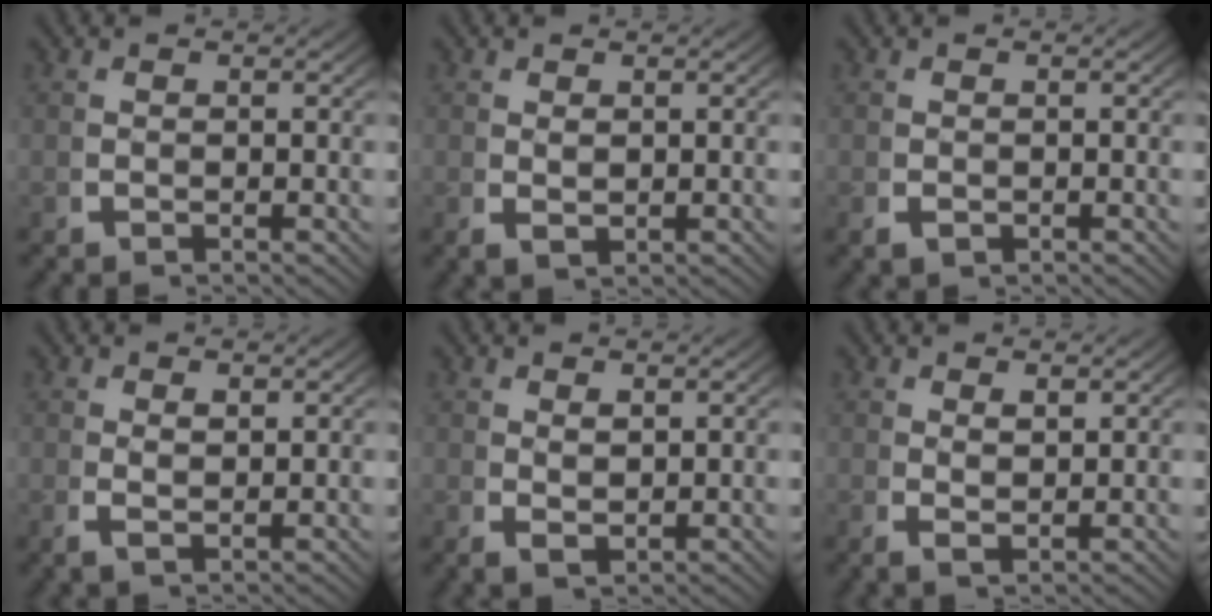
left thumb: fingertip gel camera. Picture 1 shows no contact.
{"total": 1.1, "force": [0.5, 0.7, 0.7], "torque": [-0.021, -0.010, 0.020]}
{"total": 1.1, "force": [-0.4, 0.9, 0.6], "torque": [-0.013, -0.007, -0.001]}
{"total": 1.1, "force": [0.7, 0.3, 0.8], "torque": [-0.024, -0.008, 0.019]}
{"total": 1.4, "force": [0.9, 0.6, 0.8], "torque": [-0.019, -0.010, 0.028]}
{"total": 1.3, "force": [1.1, 0.3, 0.8], "torque": [-0.019, -0.007, 0.026]}